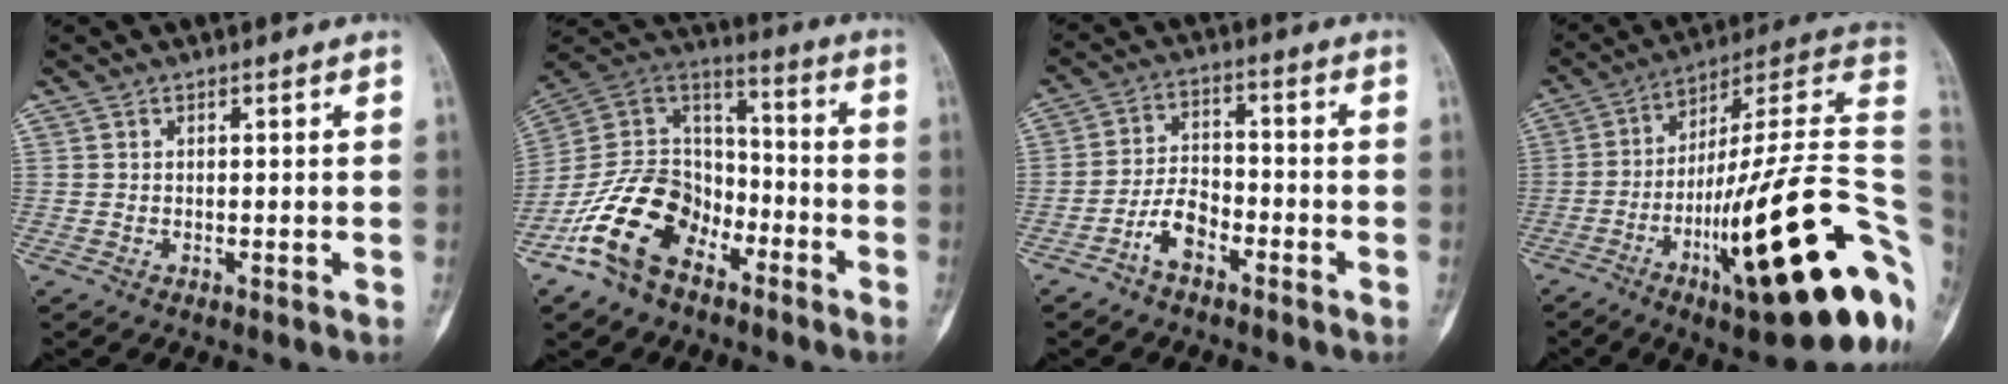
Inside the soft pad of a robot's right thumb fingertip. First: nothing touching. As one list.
[{"total": 17.9, "force": [-9.8, 11.4, 9.8], "torque": [-0.164, 0.084, -0.188]}, {"total": 6.6, "force": [-3.9, 3.5, 4.0], "torque": [-0.071, 0.033, -0.078]}, {"total": 32.9, "force": [-9.2, 7.6, 30.6], "torque": [-0.373, 0.056, -0.141]}]